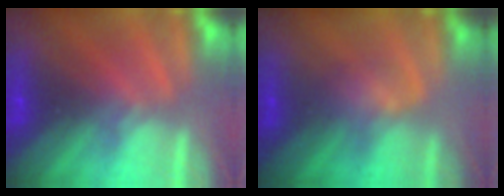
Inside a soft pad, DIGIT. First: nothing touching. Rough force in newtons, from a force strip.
{"total": 2.8}